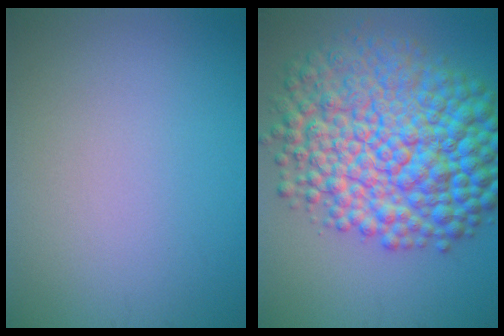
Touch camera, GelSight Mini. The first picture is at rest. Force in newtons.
{"total": 13.9, "press": 13.9, "slide": 0.0}